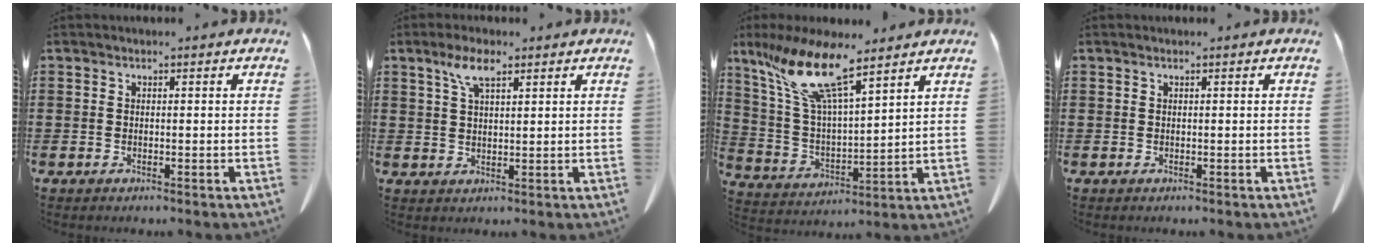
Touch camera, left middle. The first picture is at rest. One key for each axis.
{"total": 5.0, "fx": 2.9, "fy": 1.5, "fz": 3.8, "tx": -0.084, "ty": 0.008, "tz": 0.051}
{"total": 12.8, "fx": 9.0, "fy": 2.6, "fz": 8.8, "tx": -0.217, "ty": -0.037, "tz": 0.149}
{"total": 0.0}